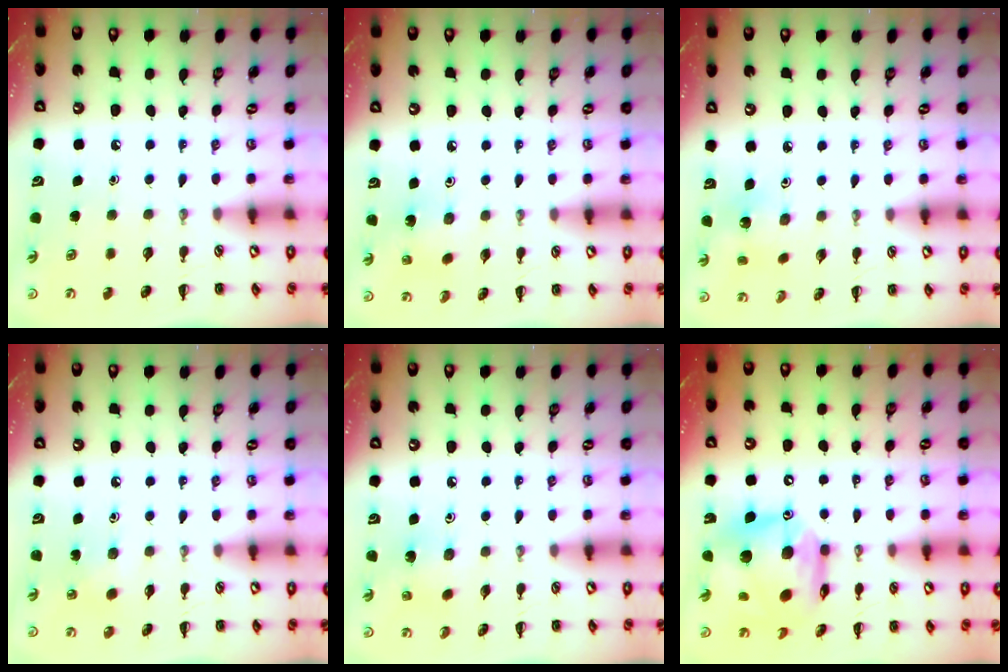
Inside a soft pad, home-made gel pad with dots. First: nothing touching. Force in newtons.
{"total": 1.8, "press": 1.7, "slide": 0.8}
{"total": 2.6, "press": 2.4, "slide": 0.9}
{"total": 2.8, "press": 2.7, "slide": 0.9}
{"total": 2.7, "press": 2.6, "slide": 0.7}
{"total": 15.4, "press": 14.6, "slide": 5.0}